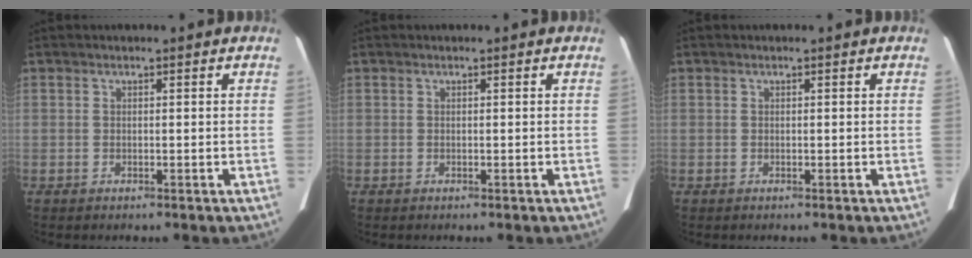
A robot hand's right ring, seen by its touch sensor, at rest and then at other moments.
{"total": 0.0}
{"total": 0.0}